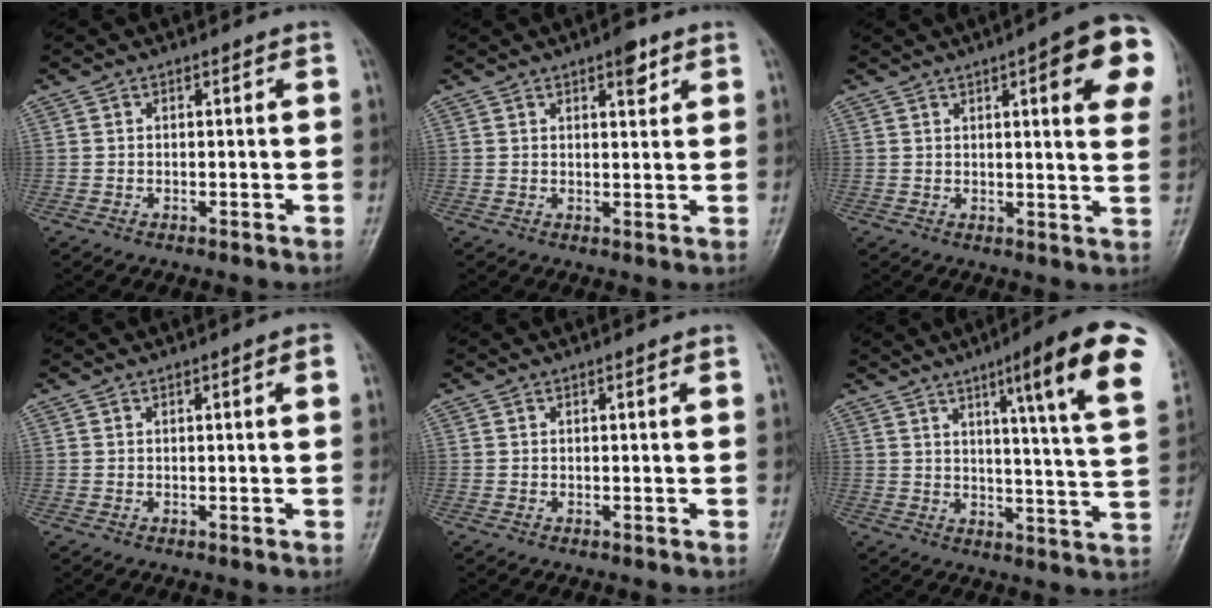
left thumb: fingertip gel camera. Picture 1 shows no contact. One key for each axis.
{"total": 3.6, "fx": 2.2, "fy": 1.3, "fz": 2.6, "tx": -0.025, "ty": -0.009, "tz": 0.028}
{"total": 14.0, "fx": 5.3, "fy": 3.0, "fz": 12.6, "tx": -0.128, "ty": -0.012, "tz": 0.056}
{"total": 1.9, "fx": 0.6, "fy": 0.2, "fz": 1.8, "tx": -0.025, "ty": 0.003, "tz": 0.007}
{"total": 0.9, "fx": 0.4, "fy": 0.0, "fz": 0.8, "tx": -0.014, "ty": 0.001, "tz": 0.004}
{"total": 18.0, "fx": 8.6, "fy": 1.5, "fz": 15.7, "tx": -0.197, "ty": -0.032, "tz": 0.109}